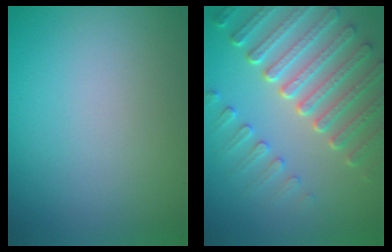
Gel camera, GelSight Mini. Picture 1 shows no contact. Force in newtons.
{"total": 7.3, "press": 5.6, "slide": 4.6}